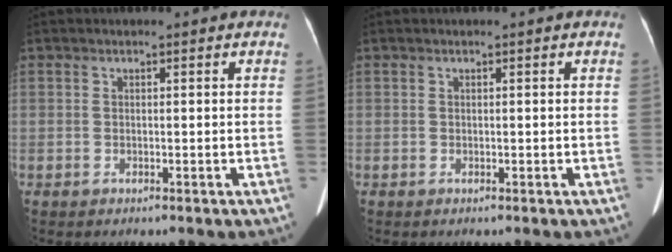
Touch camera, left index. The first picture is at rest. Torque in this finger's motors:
{"motor_torque": [-0.02, 0.02, 0.00, 0.00]}